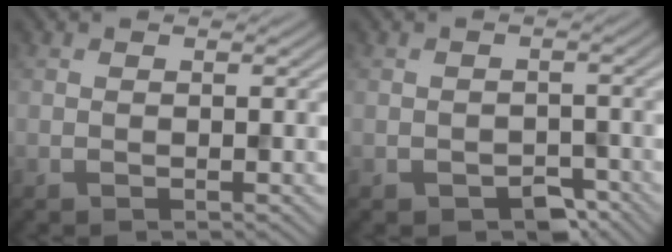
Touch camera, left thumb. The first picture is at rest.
{"total": 3.3, "force": [-2.2, 1.7, 1.7], "torque": [-0.027, -0.005, -0.032]}